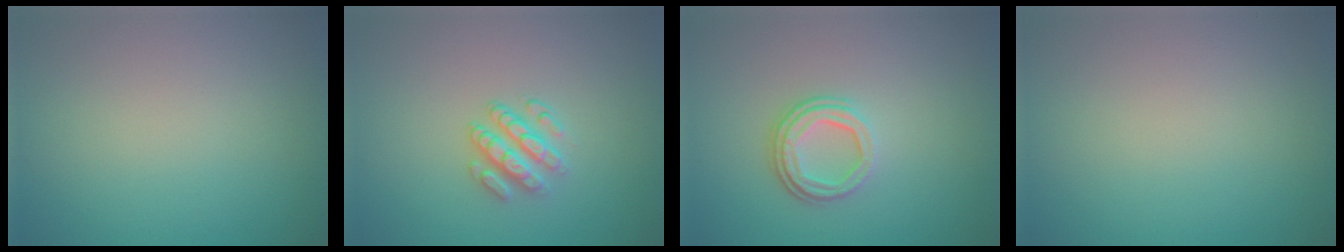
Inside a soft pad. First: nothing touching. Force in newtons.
{"total": 2.9, "press": 2.4, "slide": 1.6}
{"total": 3.5, "press": 2.6, "slide": 2.3}
{"total": 0.0}